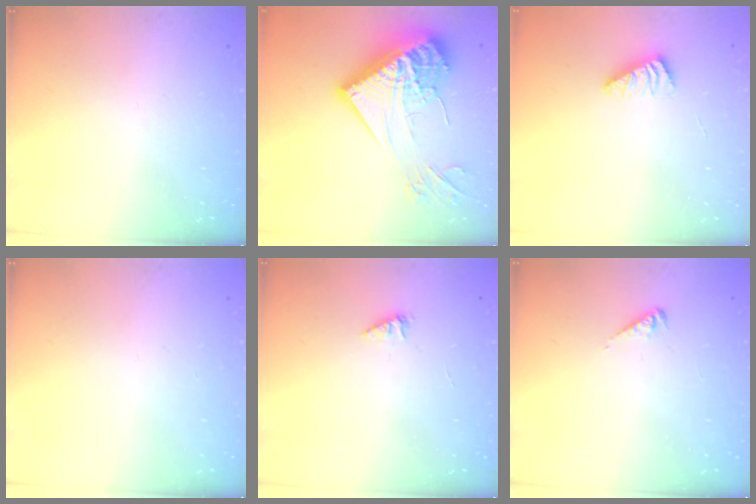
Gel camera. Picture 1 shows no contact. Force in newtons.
{"total": 26.0, "press": 25.9, "slide": 2.6}
{"total": 2.5, "press": 2.4, "slide": 0.4}
{"total": 0.0}
{"total": 1.4, "press": 1.4, "slide": 0.3}
{"total": 2.6, "press": 2.5, "slide": 0.5}